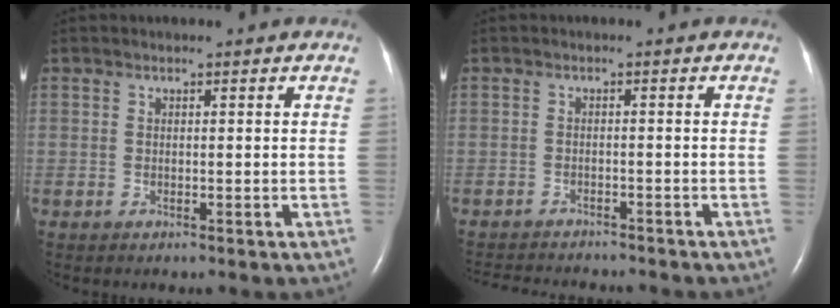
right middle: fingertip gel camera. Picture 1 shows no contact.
{"total": 9.2, "force": [-8.6, 1.7, 2.8], "torque": [-0.046, -0.008, -0.115]}